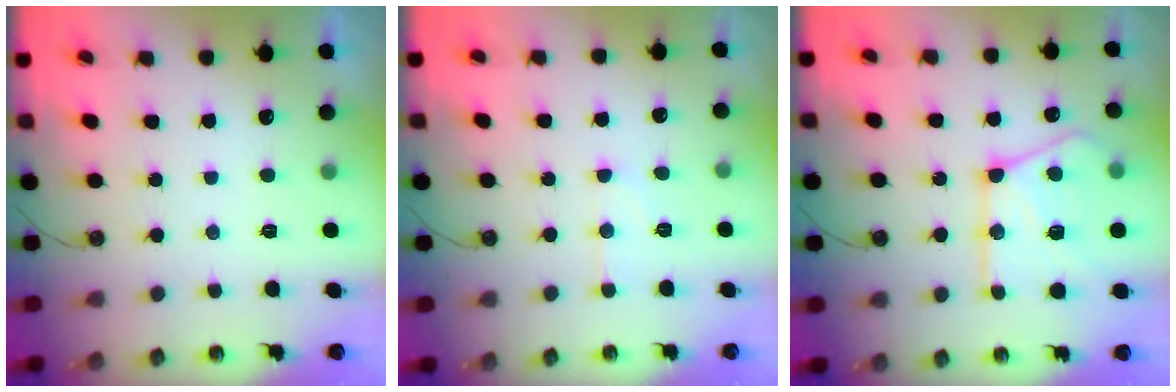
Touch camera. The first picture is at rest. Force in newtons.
{"total": 6.7, "press": 6.7, "slide": 0.4}
{"total": 19.5, "press": 19.4, "slide": 1.7}